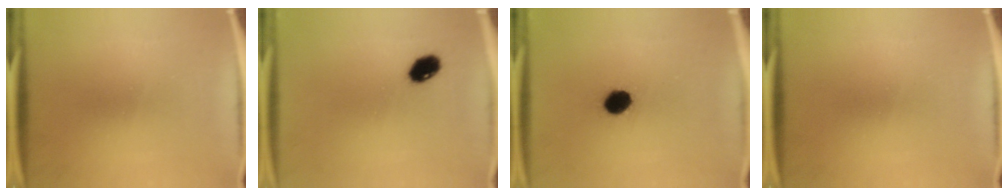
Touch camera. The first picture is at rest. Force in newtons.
{"total": 5.4}
{"total": 5.8}
{"total": 0.0}